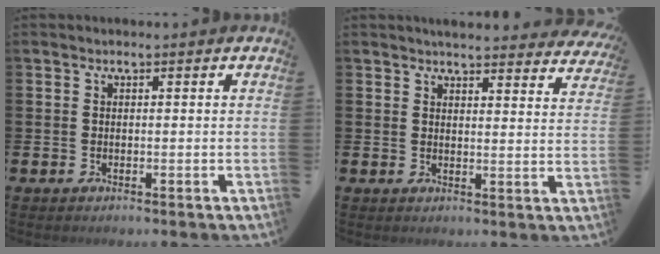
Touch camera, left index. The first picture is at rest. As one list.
[{"total": 4.1, "force": [4.1, 0.3, 0.4], "torque": [-0.007, -0.025, 0.072]}]